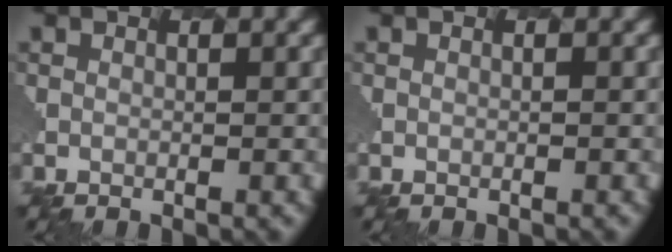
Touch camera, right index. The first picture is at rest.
{"total": 0.0}